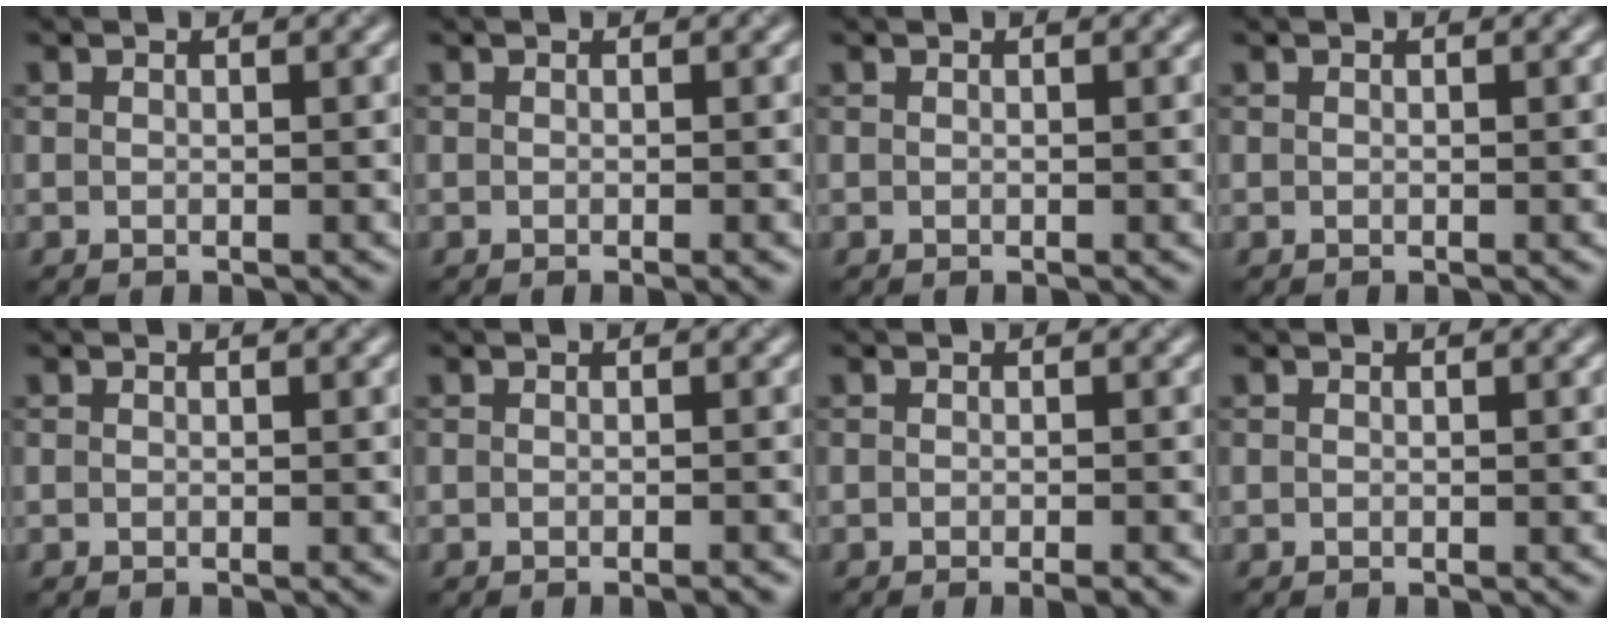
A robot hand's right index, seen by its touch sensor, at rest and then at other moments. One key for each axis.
{"total": 0.7, "fx": -0.2, "fy": 0.2, "fz": 0.7, "tx": -0.008, "ty": -0.002, "tz": -0.003}
{"total": 0.0}
{"total": 0.0}
{"total": 0.0}
{"total": 1.3, "fx": -0.5, "fy": 0.4, "fz": 1.1, "tx": -0.007, "ty": 0.000, "tz": -0.002}
{"total": 1.6, "fx": -0.7, "fy": 0.4, "fz": 1.4, "tx": -0.012, "ty": -0.001, "tz": -0.007}
{"total": 0.0}